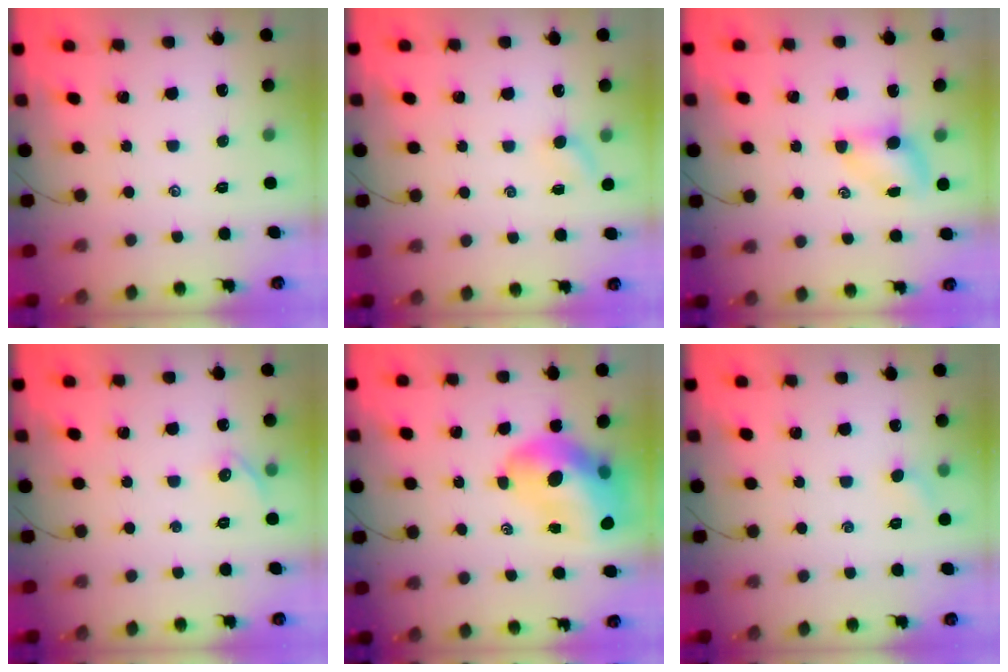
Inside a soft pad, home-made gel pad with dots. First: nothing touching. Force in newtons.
{"total": 4.4, "press": 4.3, "slide": 1.1}
{"total": 5.1, "press": 5.1, "slide": 0.5}
{"total": 5.2, "press": 5.0, "slide": 1.2}
{"total": 14.2, "press": 13.6, "slide": 4.1}
{"total": 4.4, "press": 4.2, "slide": 1.3}